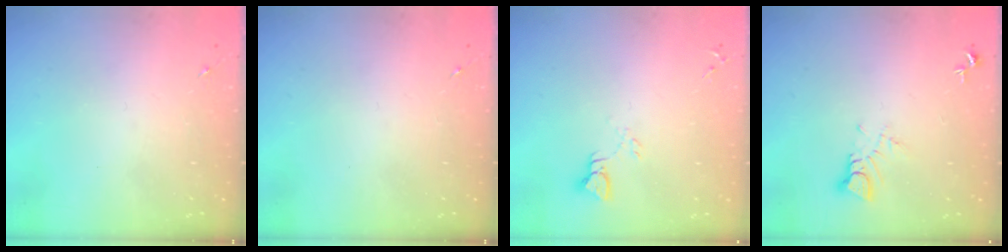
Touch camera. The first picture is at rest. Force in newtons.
{"total": 0.0}
{"total": 2.8, "press": 2.8, "slide": 0.2}
{"total": 3.6, "press": 3.6, "slide": 0.2}